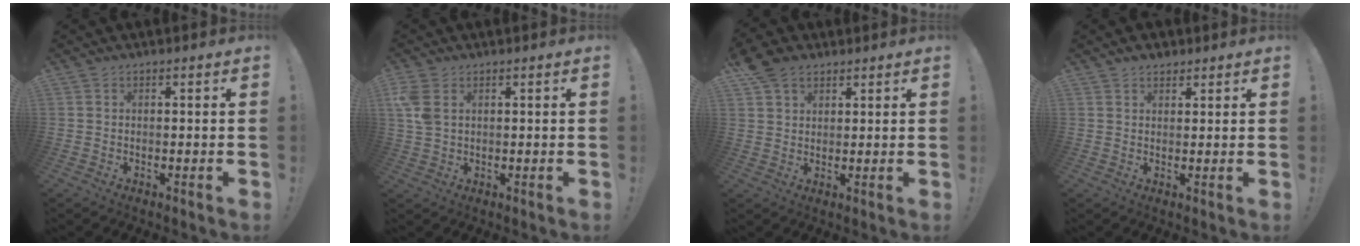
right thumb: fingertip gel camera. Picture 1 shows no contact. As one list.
[{"total": 5.9, "force": [2.2, 3.9, 3.9], "torque": [-0.087, -0.002, 0.043]}, {"total": 7.4, "force": [4.6, 4.9, 2.9], "torque": [-0.049, -0.015, 0.092]}, {"total": 2.9, "force": [2.0, 2.0, 0.5], "torque": [-0.005, -0.007, 0.037]}]